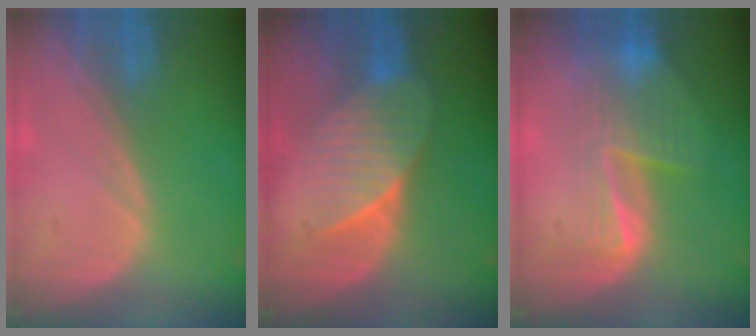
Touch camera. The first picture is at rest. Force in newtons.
{"total": 7.2, "press": 6.7, "slide": 2.5}
{"total": 7.1, "press": 6.5, "slide": 2.9}